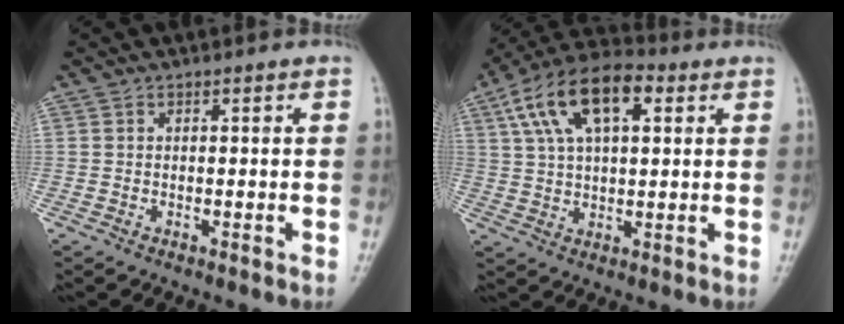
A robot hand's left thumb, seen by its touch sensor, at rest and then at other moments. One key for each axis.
{"total": 15.3, "fx": 5.8, "fy": 7.5, "fz": 11.9, "tx": -0.206, "ty": 0.018, "tz": 0.095}